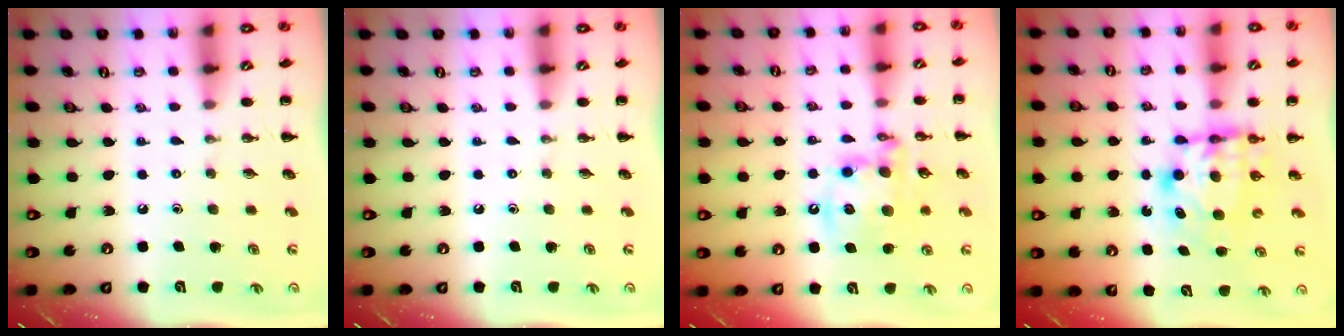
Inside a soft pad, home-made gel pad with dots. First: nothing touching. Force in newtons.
{"total": 0.0}
{"total": 13.0, "press": 12.6, "slide": 3.0}
{"total": 7.2, "press": 7.1, "slide": 1.3}